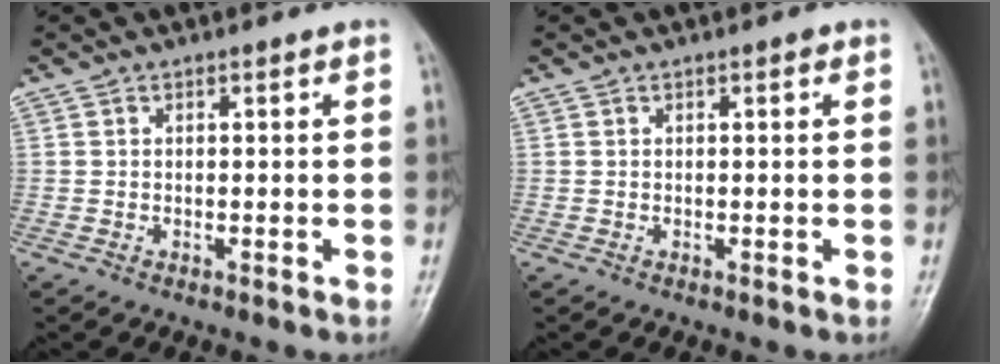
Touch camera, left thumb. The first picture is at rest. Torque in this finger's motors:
{"motor_torque": [0.17, 0.08, 0.27, -0.31, 0.00]}